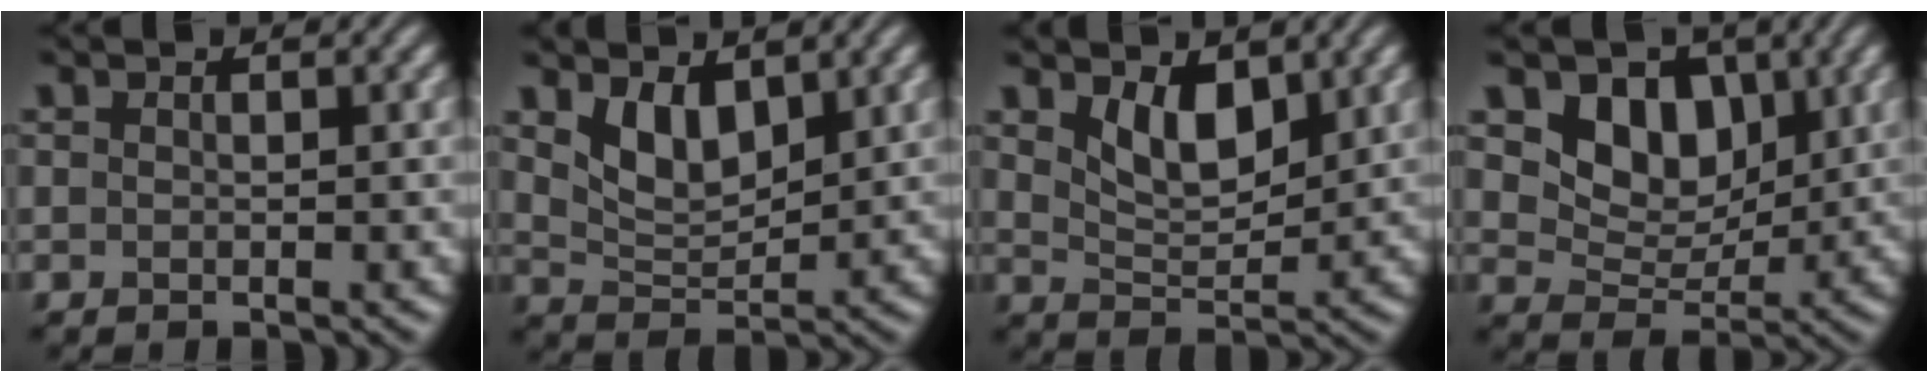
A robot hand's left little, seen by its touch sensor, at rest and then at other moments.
{"total": 3.8, "force": [2.0, 2.0, 2.5], "torque": [-0.054, -0.009, 0.041]}
{"total": 3.7, "force": [2.0, 1.8, 2.5], "torque": [-0.053, -0.009, 0.036]}
{"total": 5.9, "force": [2.6, 4.3, 3.1], "torque": [-0.058, -0.019, 0.044]}